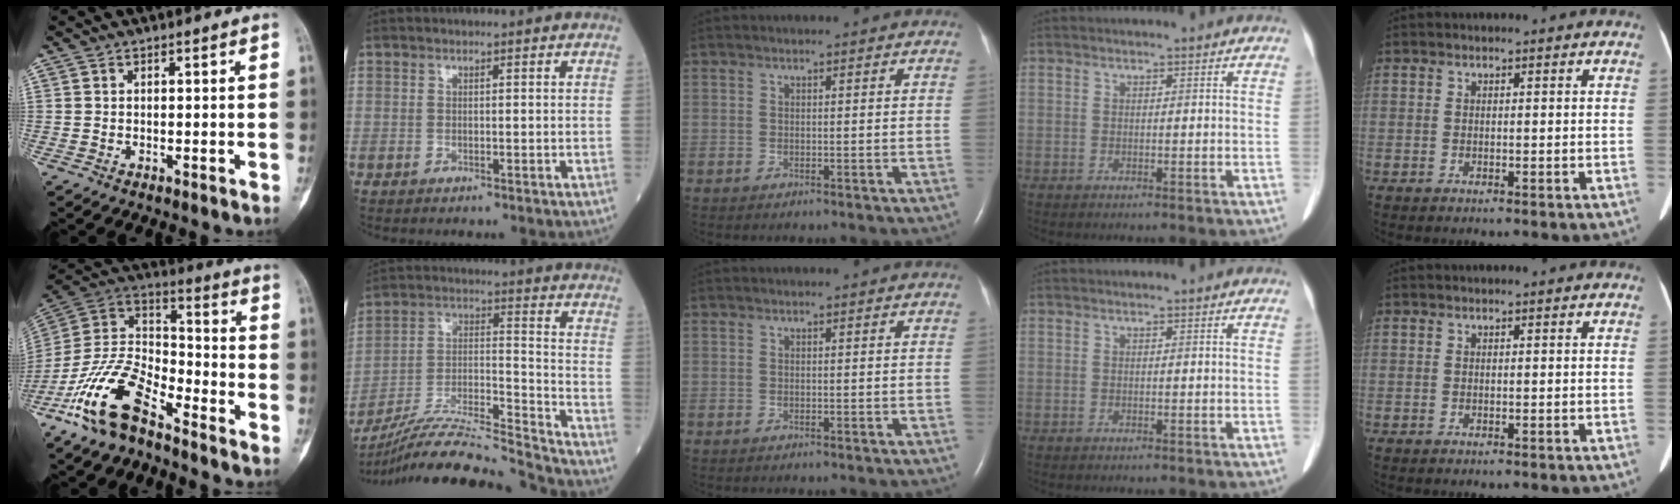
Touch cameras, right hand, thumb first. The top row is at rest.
{"thumb": {"total": 17.6, "force": [-11.6, 7.5, 10.9], "torque": [-0.205, 0.072, -0.223]}, "index": {"total": 21.5, "force": [-20.4, -1.0, 6.8], "torque": [-0.148, -0.011, -0.341]}}